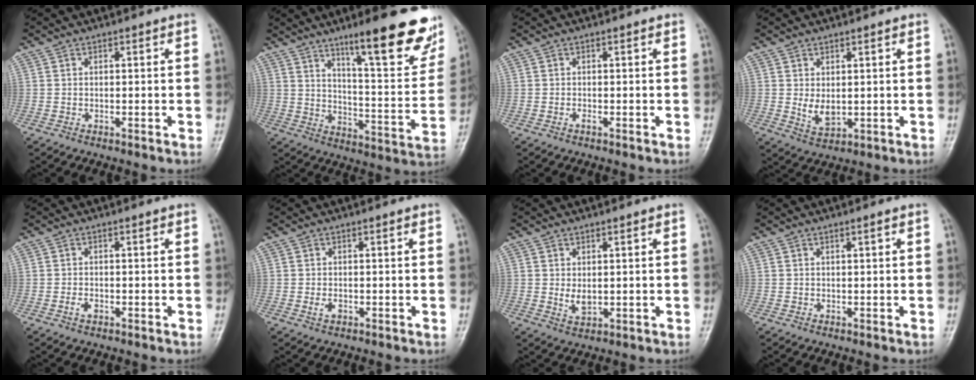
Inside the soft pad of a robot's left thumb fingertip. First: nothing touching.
{"total": 21.7, "force": [13.8, 4.4, 16.1], "torque": [-0.183, -0.068, 0.206]}
{"total": 0.7, "force": [-0.3, 0.3, 0.6], "torque": [-0.005, 0.000, -0.007]}
{"total": 4.5, "force": [0.6, 2.8, 3.5], "torque": [-0.049, -0.015, 0.019]}
{"total": 1.7, "force": [-0.7, 1.1, 1.1], "torque": [-0.015, 0.001, -0.014]}
{"total": 1.7, "force": [-0.4, 1.1, 1.2], "torque": [-0.017, -0.001, -0.007]}
{"total": 3.3, "force": [0.6, 2.0, 2.5], "torque": [-0.034, -0.011, 0.016]}
{"total": 0.8, "force": [0.4, 0.1, 0.7], "torque": [-0.011, 0.001, 0.006]}